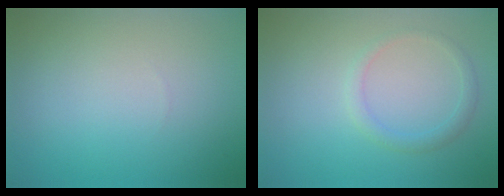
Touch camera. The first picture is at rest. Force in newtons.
{"total": 1.5, "press": 1.5, "slide": 0.1}